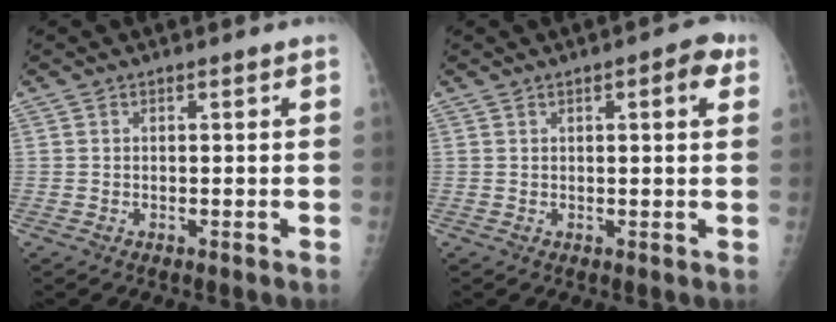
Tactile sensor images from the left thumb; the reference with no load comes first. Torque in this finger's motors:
{"motor_torque": [-0.17, 0.10, -0.05, -0.18, 0.03]}